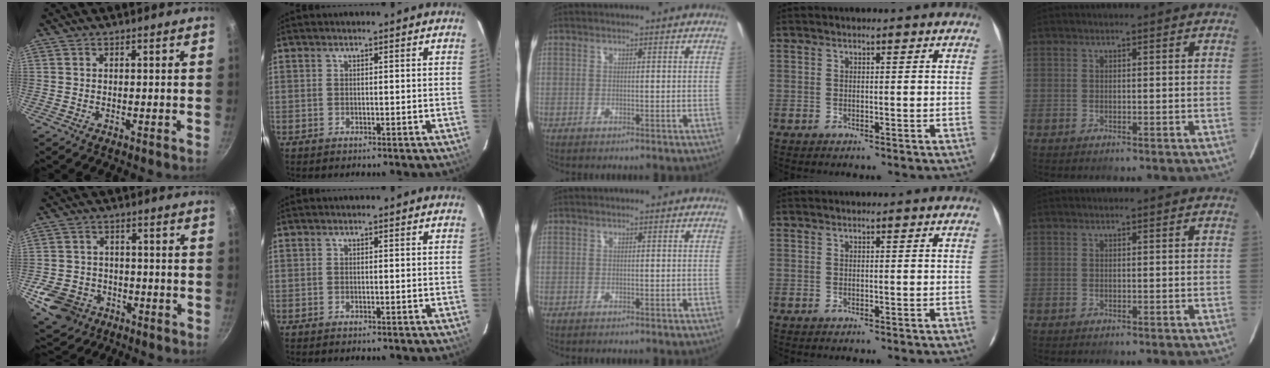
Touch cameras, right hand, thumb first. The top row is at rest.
{"thumb": {"total": 10.9, "force": [-4.6, 8.6, 4.9], "torque": [-0.079, 0.029, -0.069]}}